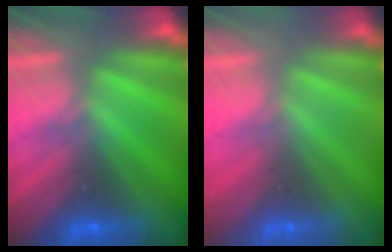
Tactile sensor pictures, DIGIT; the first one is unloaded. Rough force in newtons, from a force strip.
{"total": 2.9}